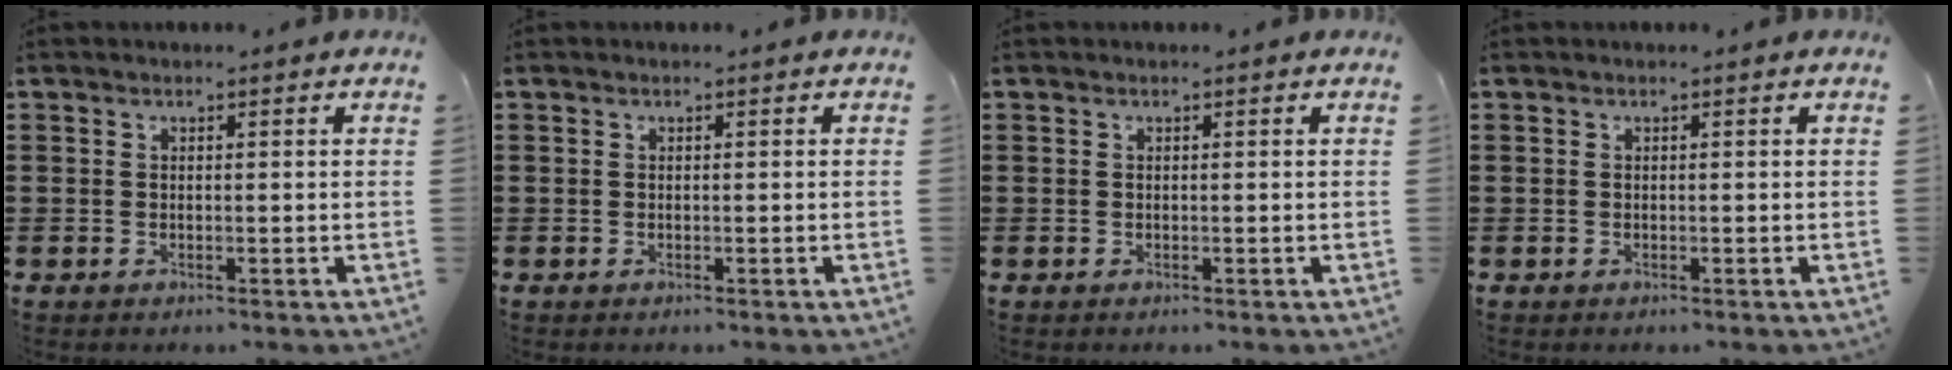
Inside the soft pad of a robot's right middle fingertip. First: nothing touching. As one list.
[{"total": 0.0}, {"total": 0.0}, {"total": 0.0}]